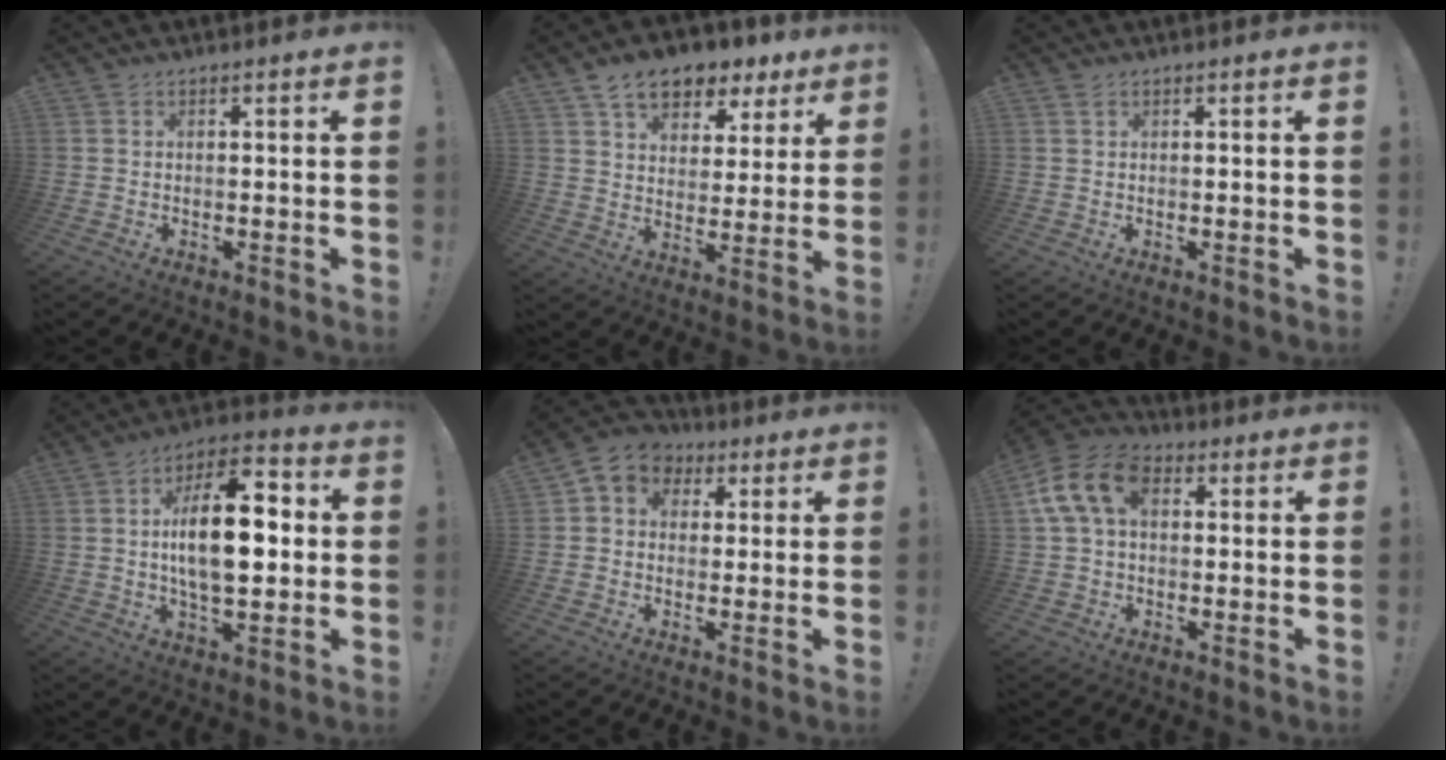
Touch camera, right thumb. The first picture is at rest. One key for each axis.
{"total": 12.0, "fx": 8.0, "fy": 7.0, "fz": 5.5, "tx": -0.088, "ty": -0.043, "tz": 0.149}
{"total": 0.8, "fx": 0.5, "fy": 0.3, "fz": 0.5, "tx": -0.004, "ty": -0.002, "tz": 0.009}
{"total": 19.0, "fx": 1.1, "fy": 9.3, "fz": 16.6, "tx": -0.273, "ty": 0.007, "tz": 0.012}
{"total": 5.8, "fx": 0.8, "fy": 5.4, "fz": 1.9, "tx": -0.019, "ty": -0.002, "tz": 0.017}
{"total": 13.7, "fx": 3.6, "fy": 9.0, "fz": 9.7, "tx": -0.185, "ty": 0.005, "tz": 0.068}